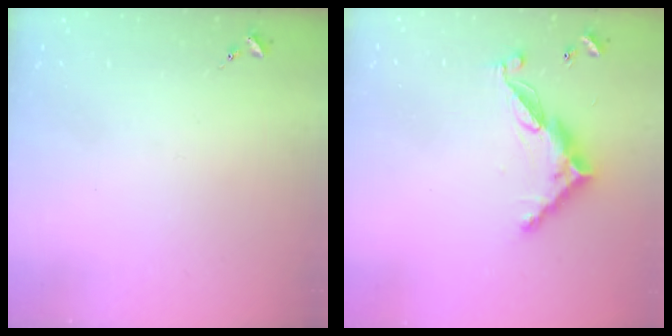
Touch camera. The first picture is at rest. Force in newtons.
{"total": 11.6, "press": 11.6, "slide": 0.3}